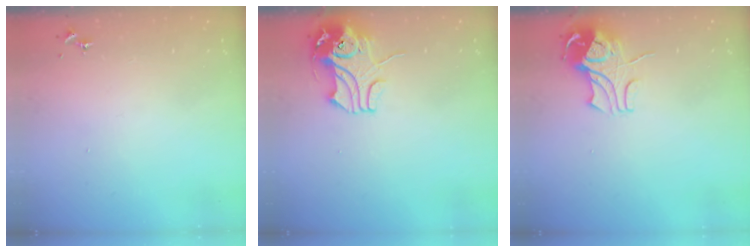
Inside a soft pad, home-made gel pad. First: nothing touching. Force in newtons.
{"total": 10.6, "press": 10.4, "slide": 1.7}
{"total": 9.4, "press": 9.4, "slide": 1.1}